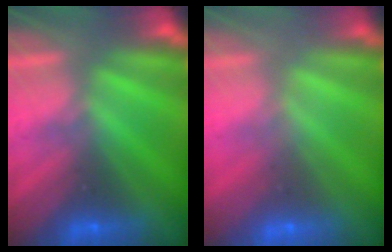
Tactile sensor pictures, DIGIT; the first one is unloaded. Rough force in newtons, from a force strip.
{"total": 1.6}